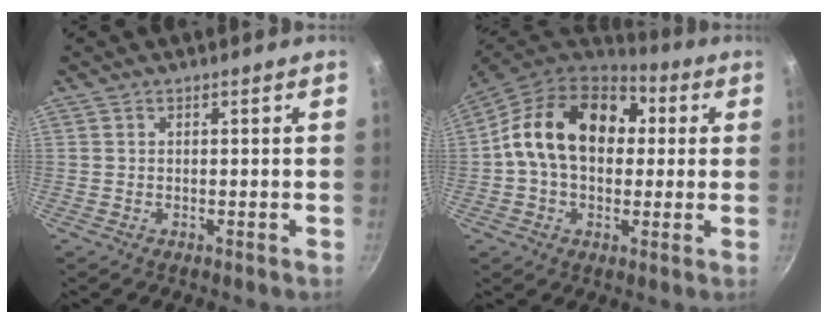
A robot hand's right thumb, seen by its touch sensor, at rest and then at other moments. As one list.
[{"total": 18.8, "force": [2.8, 13.5, 12.9], "torque": [-0.182, 0.031, 0.030]}]